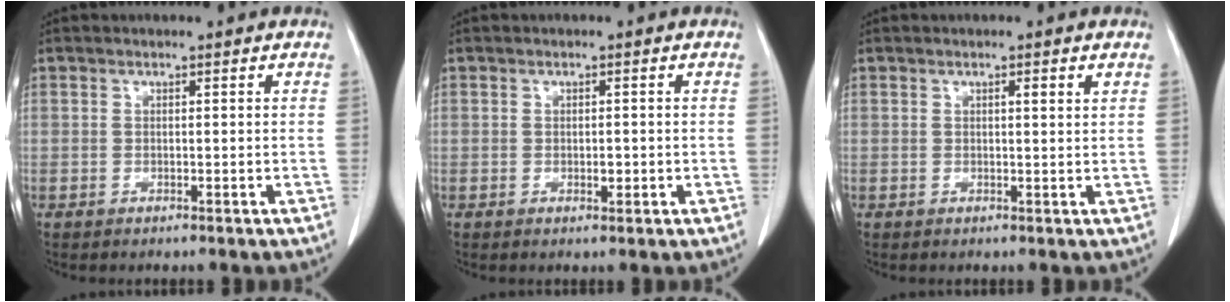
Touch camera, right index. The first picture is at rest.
{"total": 1.5, "force": [-0.4, 0.7, 1.3], "torque": [-0.021, 0.000, -0.003]}
{"total": 1.4, "force": [0.7, 0.0, 1.3], "torque": [-0.019, -0.001, 0.008]}